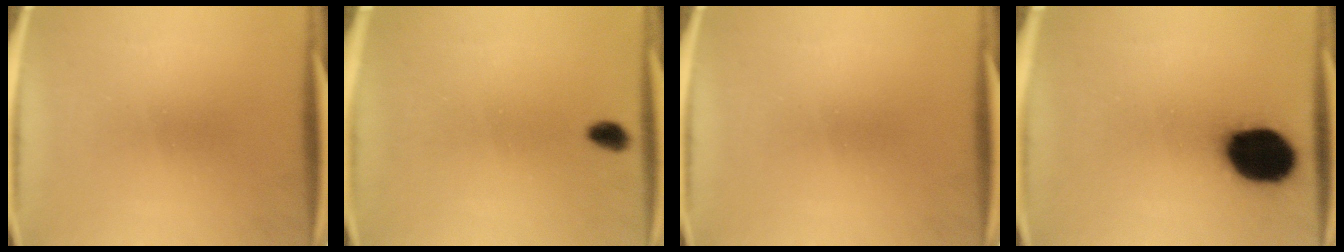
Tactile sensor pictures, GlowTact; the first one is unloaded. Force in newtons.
{"total": 2.1}
{"total": 0.0}
{"total": 18.2}